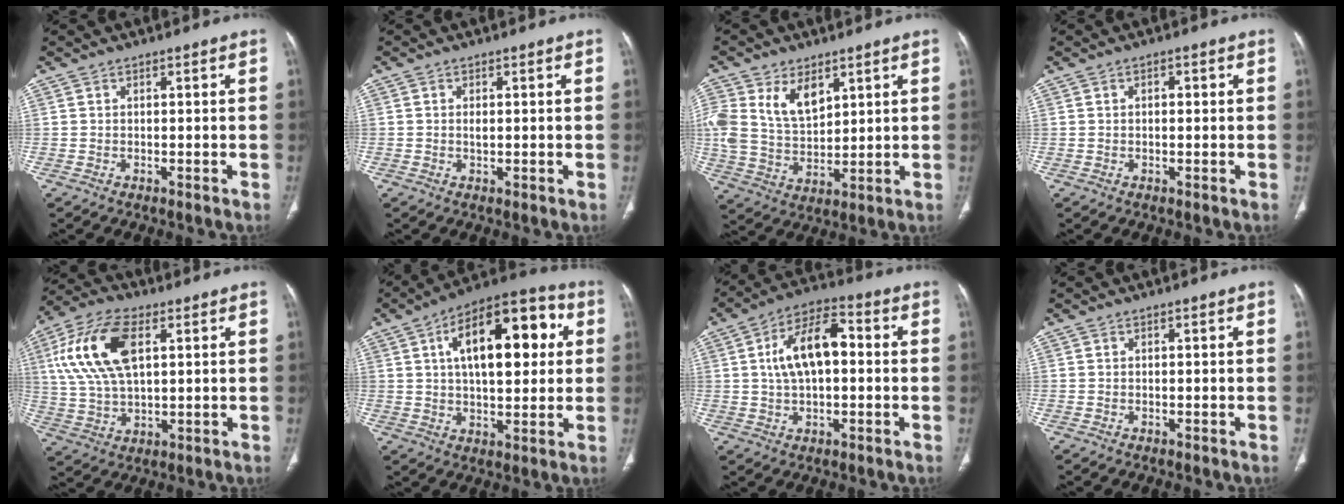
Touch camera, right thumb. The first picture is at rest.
{"total": 1.2, "force": [0.1, 0.7, 1.0], "torque": [-0.018, -0.001, 0.003]}
{"total": 12.3, "force": [5.5, 7.5, 8.0], "torque": [-0.144, -0.019, 0.121]}
{"total": 1.2, "force": [0.2, 0.6, 1.0], "torque": [-0.017, 0.005, 0.003]}
{"total": 16.0, "force": [4.7, 8.2, 12.9], "torque": [-0.265, 0.006, 0.091]}
{"total": 19.8, "force": [4.9, 9.4, 16.7], "torque": [-0.222, 0.019, 0.067]}
{"total": 12.3, "force": [1.3, 6.6, 10.3], "torque": [-0.177, 0.025, 0.015]}
{"total": 0.0}